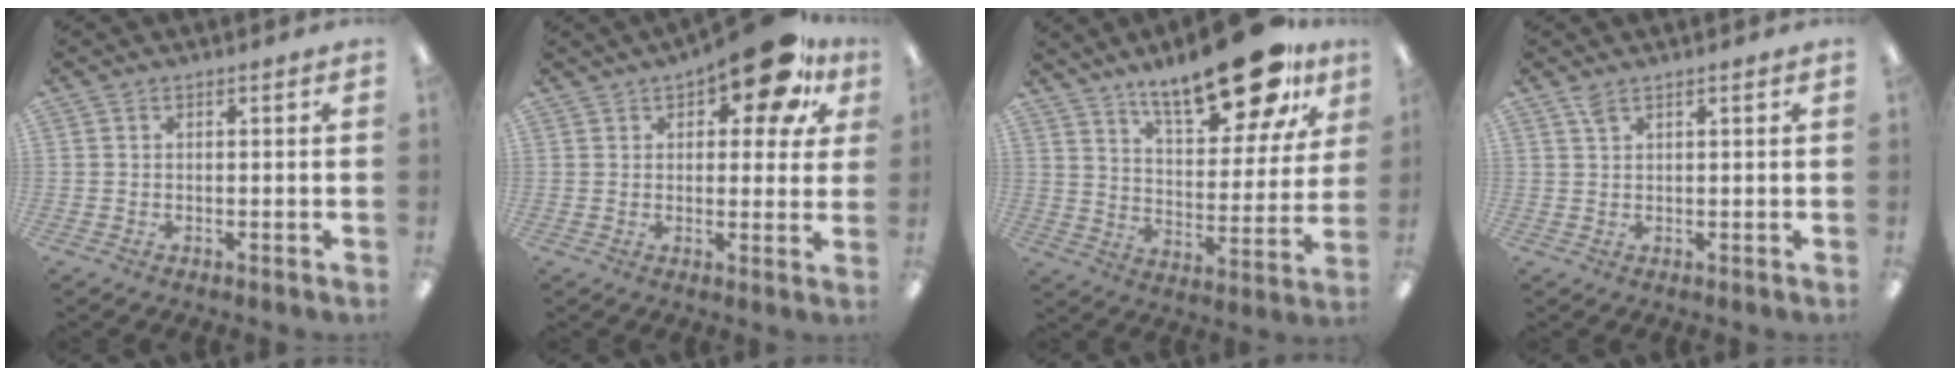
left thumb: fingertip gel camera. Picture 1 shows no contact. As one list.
[{"total": 14.6, "force": [8.6, 5.9, 10.3], "torque": [-0.133, -0.038, 0.137]}, {"total": 21.2, "force": [15.8, 7.3, 12.2], "torque": [-0.181, -0.093, 0.260]}, {"total": 2.1, "force": [1.4, 0.6, 1.4], "torque": [-0.032, 0.001, 0.025]}]